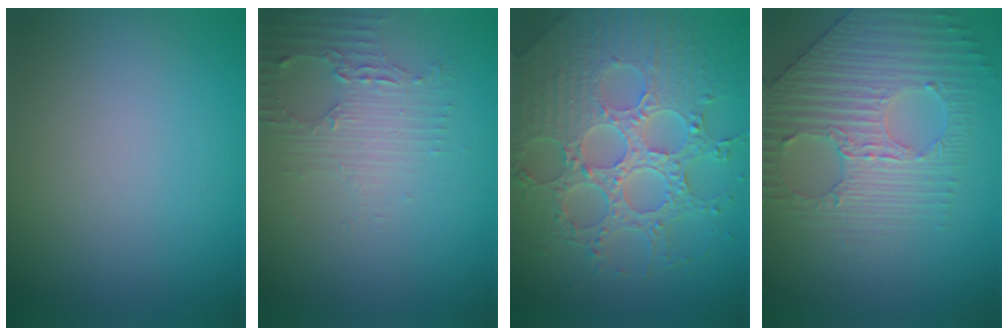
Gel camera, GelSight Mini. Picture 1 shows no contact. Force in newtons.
{"total": 2.7, "press": 2.4, "slide": 1.3}
{"total": 8.1, "press": 6.0, "slide": 5.5}
{"total": 4.2, "press": 4.2, "slide": 0.3}